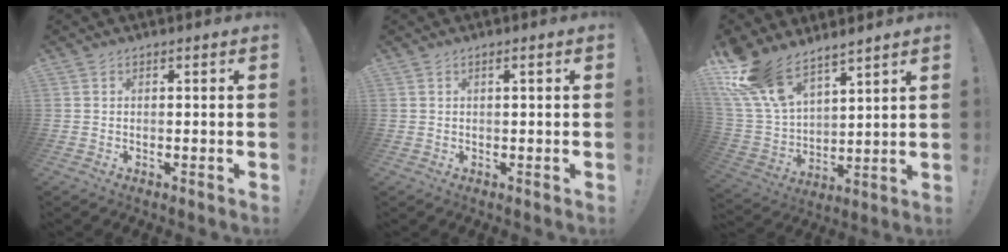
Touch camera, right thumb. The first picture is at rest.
{"total": 1.3, "force": [0.2, -0.2, 1.3], "torque": [-0.017, -0.003, 0.000]}
{"total": 14.4, "force": [11.4, 6.2, 6.2], "torque": [-0.130, -0.085, 0.219]}